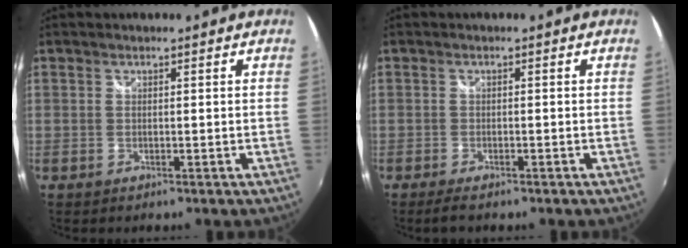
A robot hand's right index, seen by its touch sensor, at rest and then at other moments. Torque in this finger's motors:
{"motor_torque": [-0.12, -0.07, -0.04, -0.03]}